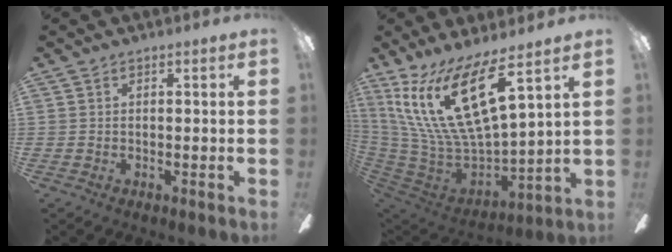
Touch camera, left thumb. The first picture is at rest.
{"total": 22.0, "force": [11.7, 7.0, 17.3], "torque": [-0.379, -0.081, 0.203]}